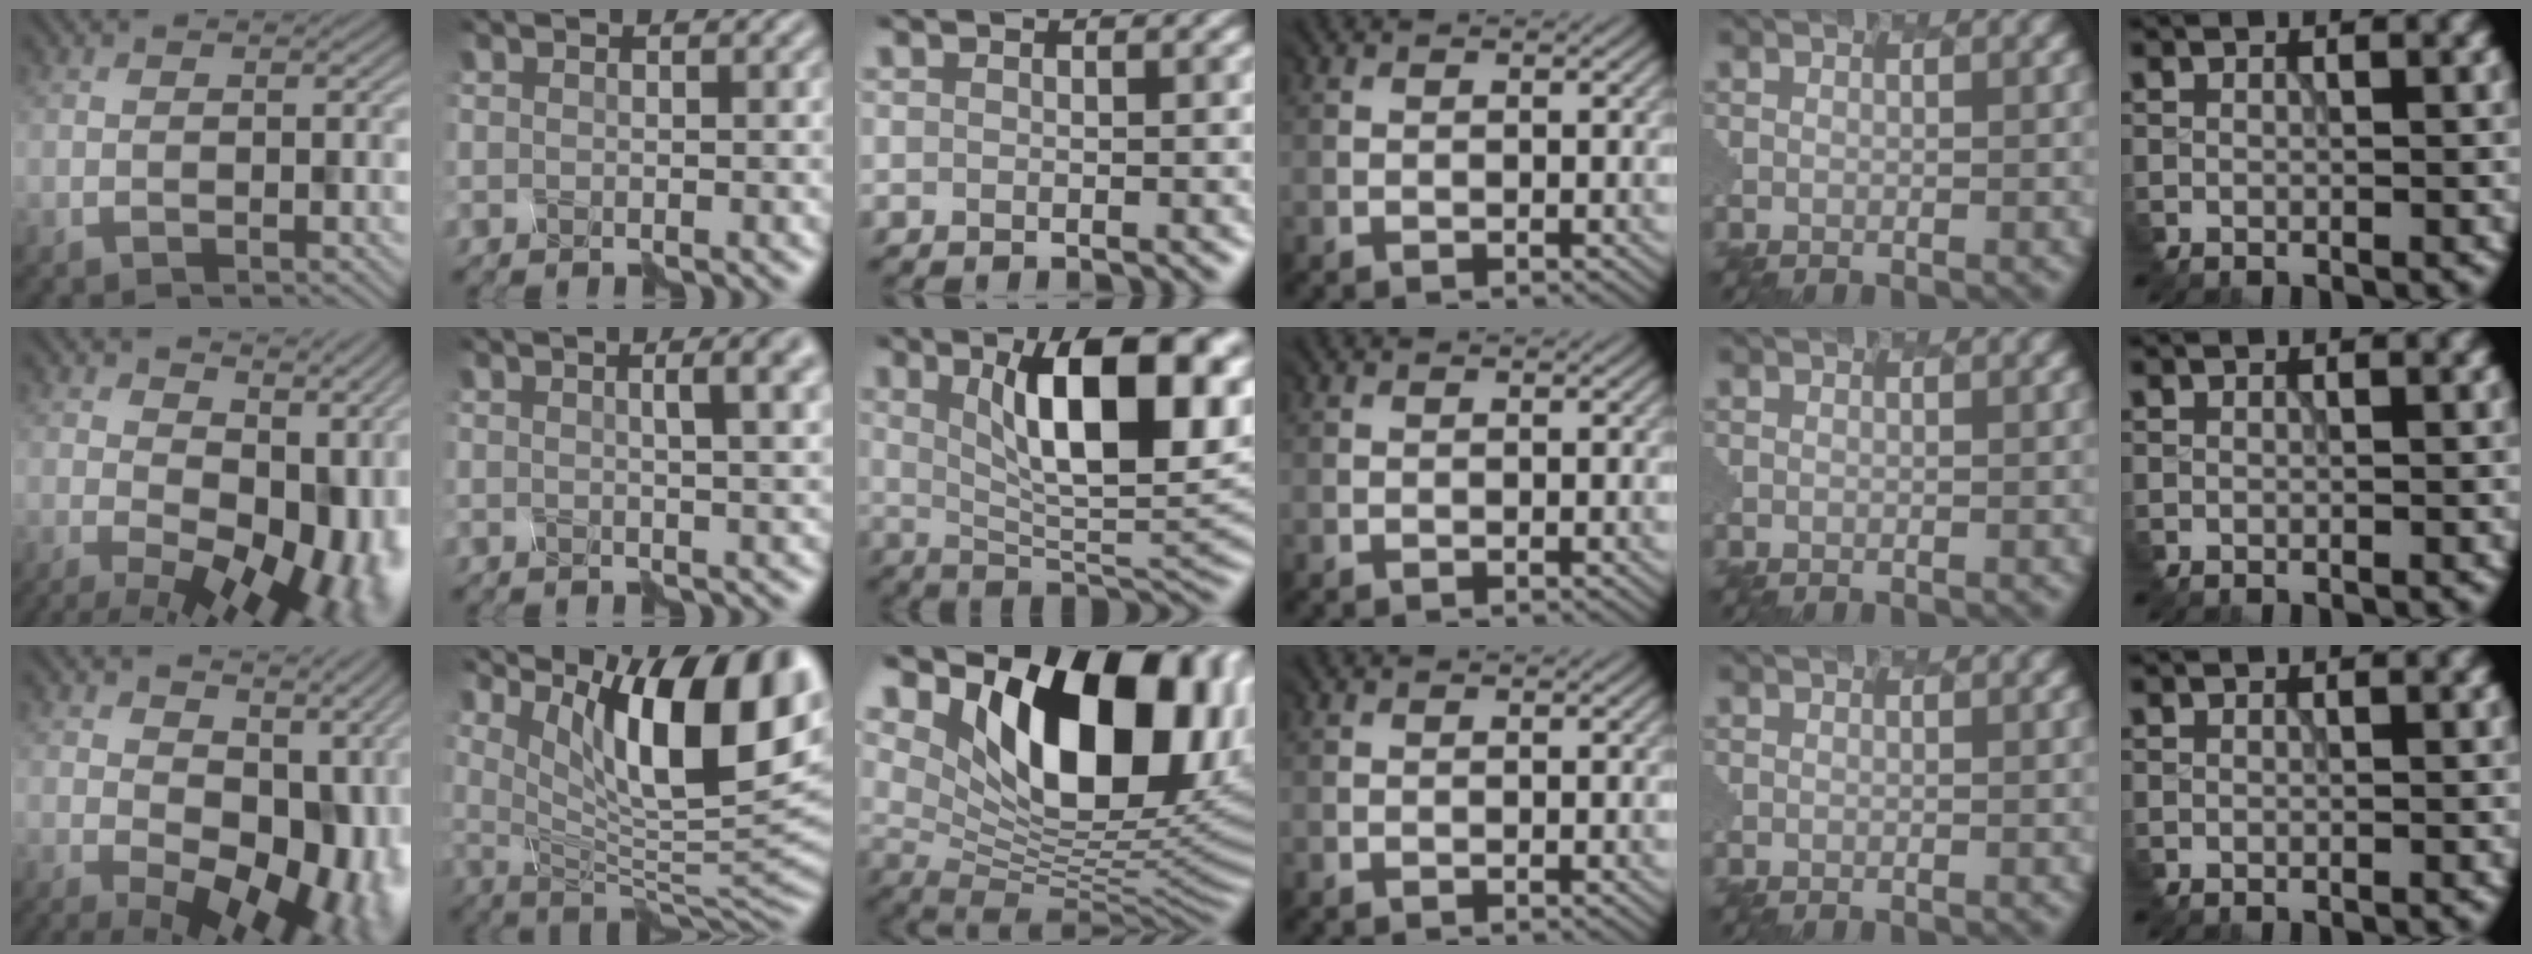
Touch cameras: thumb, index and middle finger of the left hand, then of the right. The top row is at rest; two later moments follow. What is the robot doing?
{"motion": "disassemble", "object": "spray bottle"}